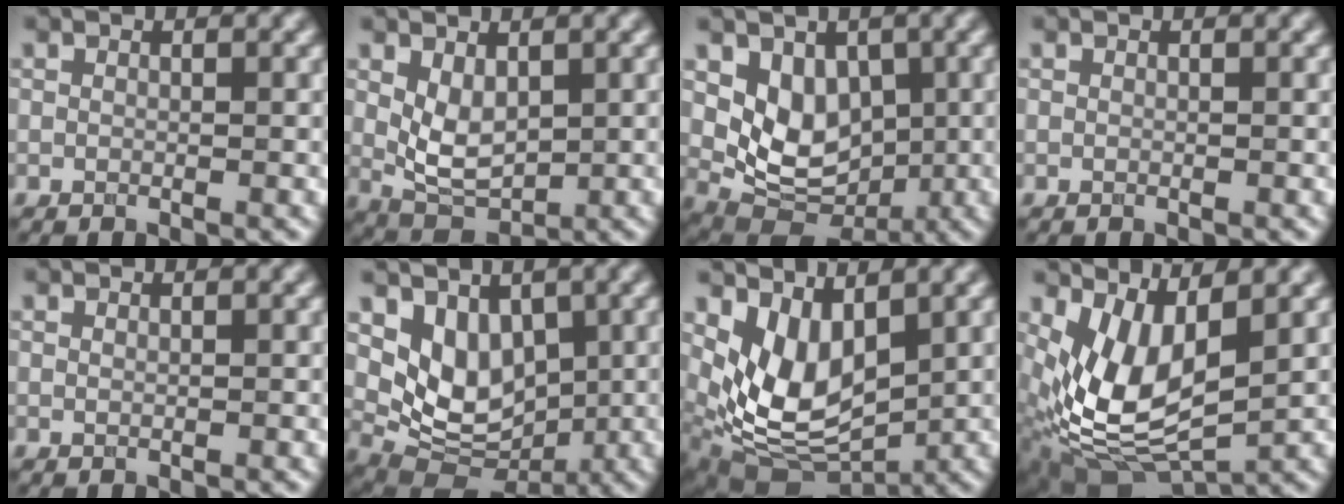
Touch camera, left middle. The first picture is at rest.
{"total": 3.4, "force": [0.9, 2.0, 2.6], "torque": [-0.057, -0.009, 0.025]}
{"total": 5.1, "force": [1.2, 3.9, 3.1], "torque": [-0.053, -0.020, 0.023]}
{"total": 0.0}
{"total": 0.0}
{"total": 5.5, "force": [2.0, 4.0, 3.3], "torque": [-0.061, -0.018, 0.035]}
{"total": 7.2, "force": [2.1, 4.3, 5.5], "torque": [-0.115, -0.024, 0.043]}
{"total": 8.0, "force": [1.4, 4.1, 6.7], "torque": [-0.147, -0.021, 0.033]}